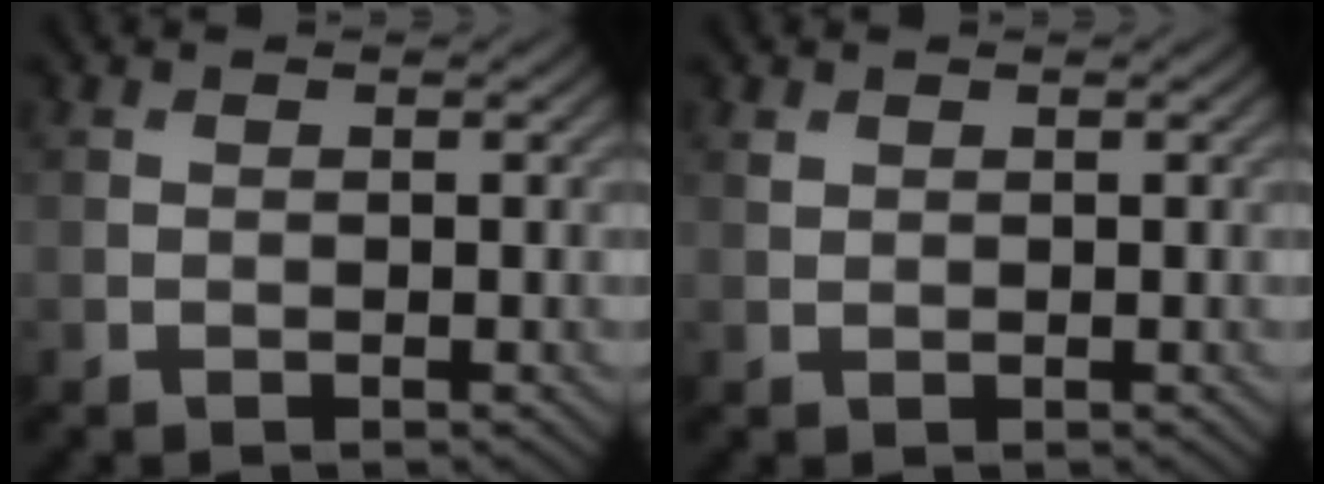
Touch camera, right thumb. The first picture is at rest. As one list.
[{"total": 0.6, "force": [0.5, 0.3, 0.2], "torque": [-0.007, -0.002, 0.012]}]